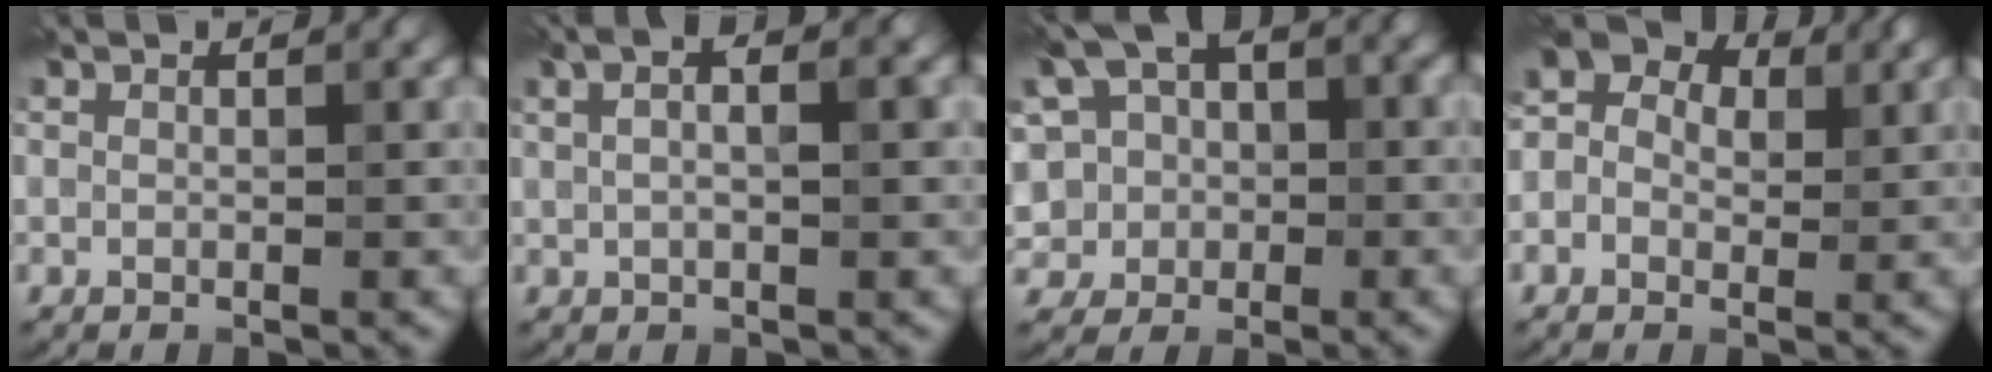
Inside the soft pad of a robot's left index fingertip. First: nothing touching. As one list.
[{"total": 5.7, "force": [2.1, 2.7, 4.6], "torque": [-0.052, 0.024, 0.010]}, {"total": 9.8, "force": [1.1, 7.7, 6.0], "torque": [-0.103, 0.020, -0.012]}, {"total": 6.3, "force": [1.4, 5.1, 3.5], "torque": [-0.039, 0.022, -0.012]}]